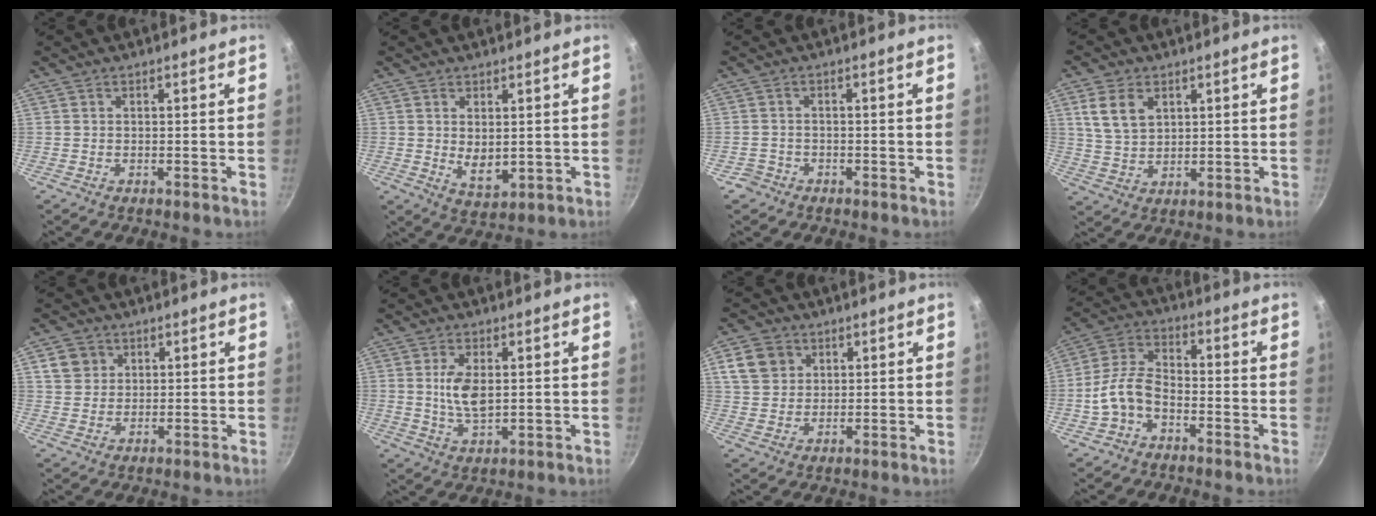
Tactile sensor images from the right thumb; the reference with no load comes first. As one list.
[{"total": 5.2, "force": [0.7, 2.8, 4.3], "torque": [-0.064, -0.017, 0.023]}, {"total": 2.1, "force": [-1.3, 1.6, 0.1], "torque": [0.007, 0.021, -0.017]}, {"total": 7.7, "force": [2.9, 5.4, 4.6], "torque": [-0.070, -0.011, 0.062]}, {"total": 4.8, "force": [1.8, 4.2, 1.4], "torque": [0.001, 0.004, 0.035]}, {"total": 6.7, "force": [1.0, 3.3, 5.7], "torque": [-0.108, -0.012, 0.023]}, {"total": 7.4, "force": [2.8, 6.1, 3.1], "torque": [-0.036, 0.003, 0.053]}, {"total": 8.4, "force": [-3.6, 5.1, 5.6], "torque": [-0.108, 0.043, -0.078]}]